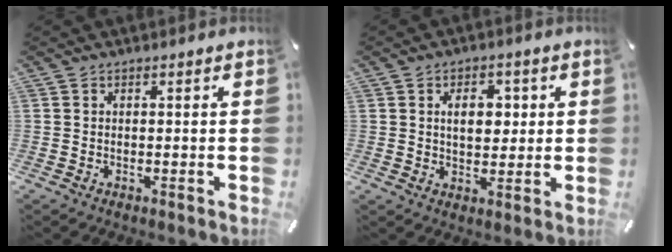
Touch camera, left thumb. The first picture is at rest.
{"total": 7.0, "force": [1.5, 4.8, 4.9], "torque": [-0.066, -0.003, 0.016]}